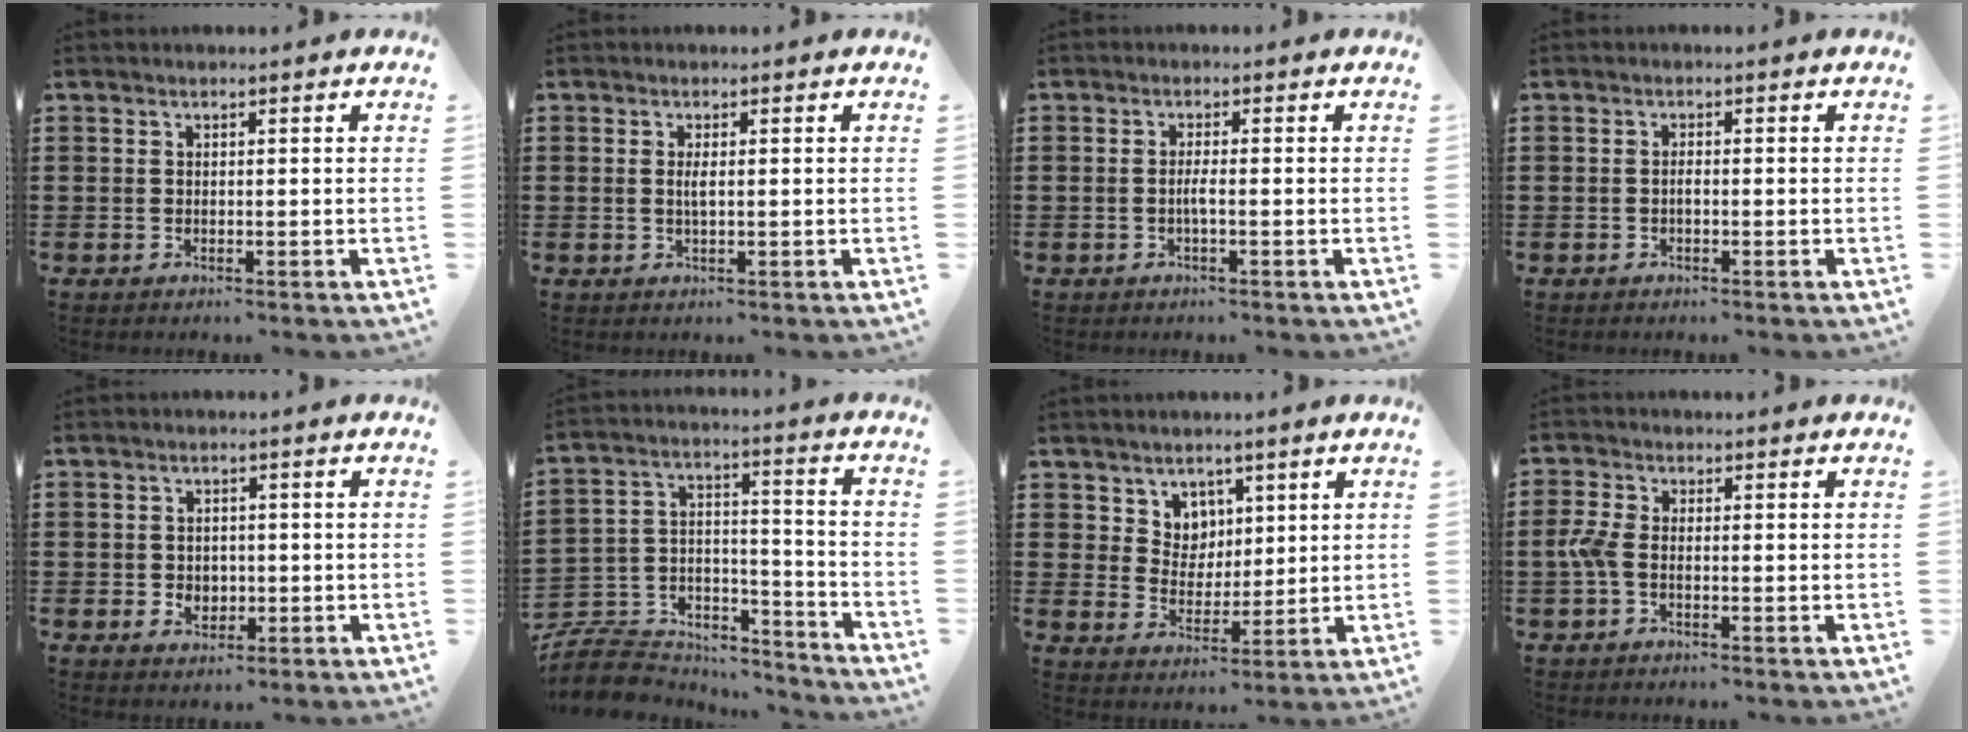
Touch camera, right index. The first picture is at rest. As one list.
[{"total": 1.5, "force": [0.2, 0.2, 1.5], "torque": [-0.029, -0.001, 0.002]}, {"total": 1.7, "force": [-0.6, 0.0, 1.6], "torque": [-0.036, -0.004, -0.013]}, {"total": 0.8, "force": [-0.3, 0.2, 0.8], "torque": [-0.016, -0.004, -0.004]}, {"total": 2.3, "force": [-0.4, 2.1, 0.9], "torque": [-0.025, 0.007, -0.013]}, {"total": 7.7, "force": [-7.0, 2.9, 1.3], "torque": [-0.041, 0.004, -0.140]}, {"total": 5.2, "force": [3.1, 4.2, 0.3], "torque": [-0.033, 0.004, 0.059]}, {"total": 3.4, "force": [-1.0, 1.5, 2.9], "torque": [-0.081, -0.005, -0.027]}]